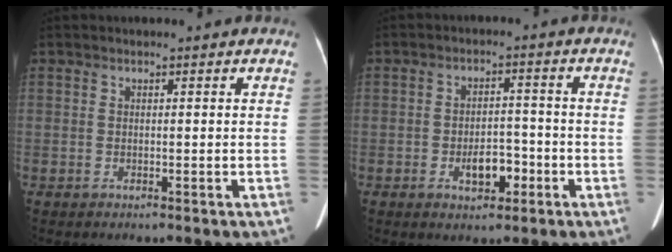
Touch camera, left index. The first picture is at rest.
{"total": 5.0, "force": [-2.1, 2.7, 3.6], "torque": [-0.062, 0.009, -0.030]}